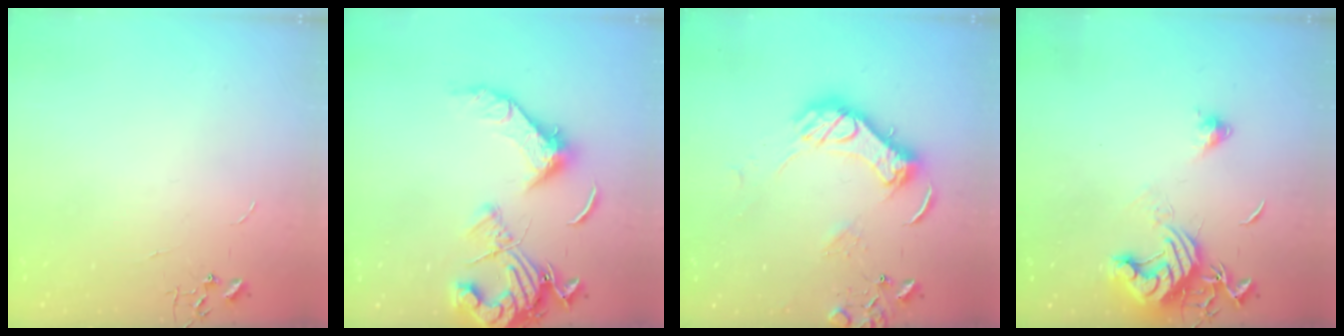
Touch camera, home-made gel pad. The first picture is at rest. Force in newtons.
{"total": 16.5, "press": 16.3, "slide": 2.9}
{"total": 14.6, "press": 14.6, "slide": 1.1}
{"total": 12.9, "press": 12.8, "slide": 1.6}